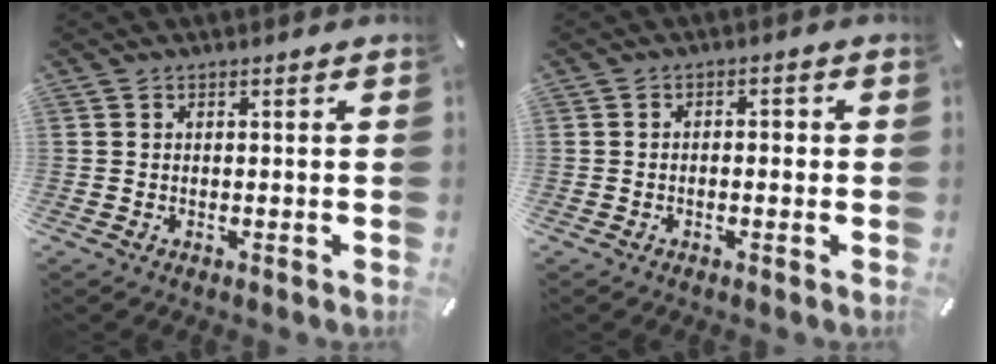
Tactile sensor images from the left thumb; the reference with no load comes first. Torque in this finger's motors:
{"motor_torque": [-0.13, -0.53, -0.07, 0.16, -0.13]}